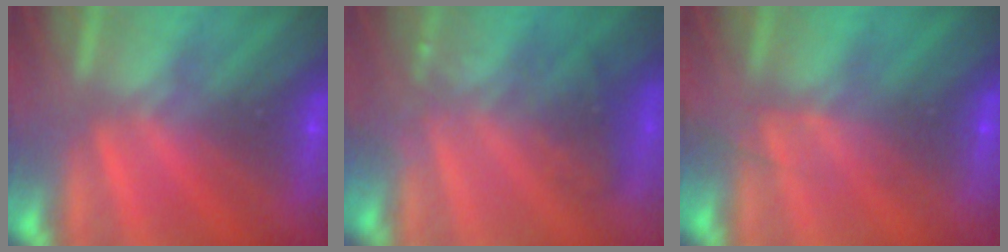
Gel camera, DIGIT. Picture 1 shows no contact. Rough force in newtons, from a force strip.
{"total": 2.9}
{"total": 2.5}